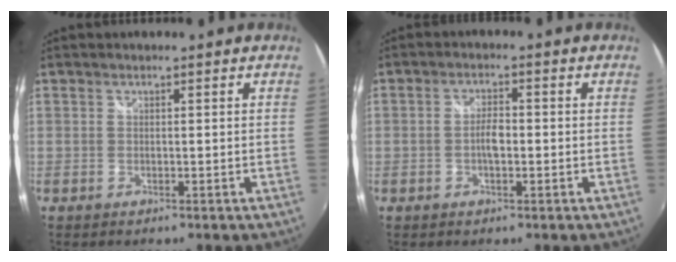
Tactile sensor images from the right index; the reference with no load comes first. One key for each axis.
{"total": 3.3, "fx": -0.6, "fy": 1.3, "fz": 2.9, "tx": -0.056, "ty": 0.004, "tz": -0.014}